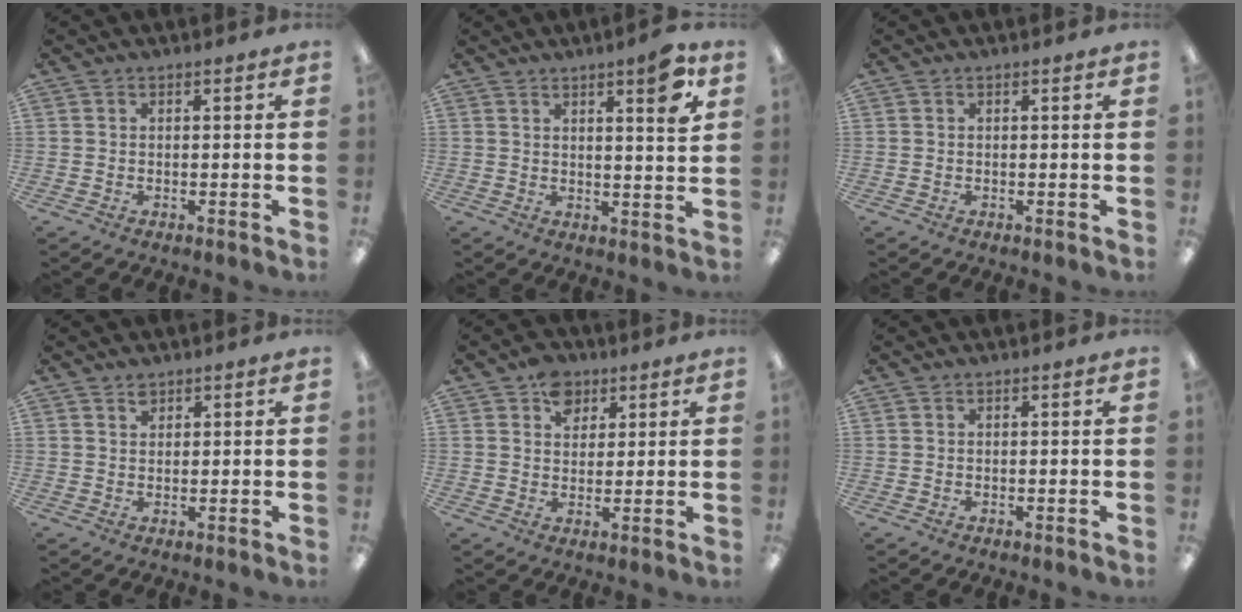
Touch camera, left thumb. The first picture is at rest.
{"total": 7.0, "force": [4.4, 0.8, 5.3], "torque": [-0.072, -0.026, 0.066]}
{"total": 0.0}
{"total": 1.7, "force": [1.4, 0.9, 0.3], "torque": [0.001, -0.006, 0.026]}
{"total": 6.6, "force": [3.7, 4.8, 2.7], "torque": [-0.034, -0.004, 0.065]}
{"total": 0.0}